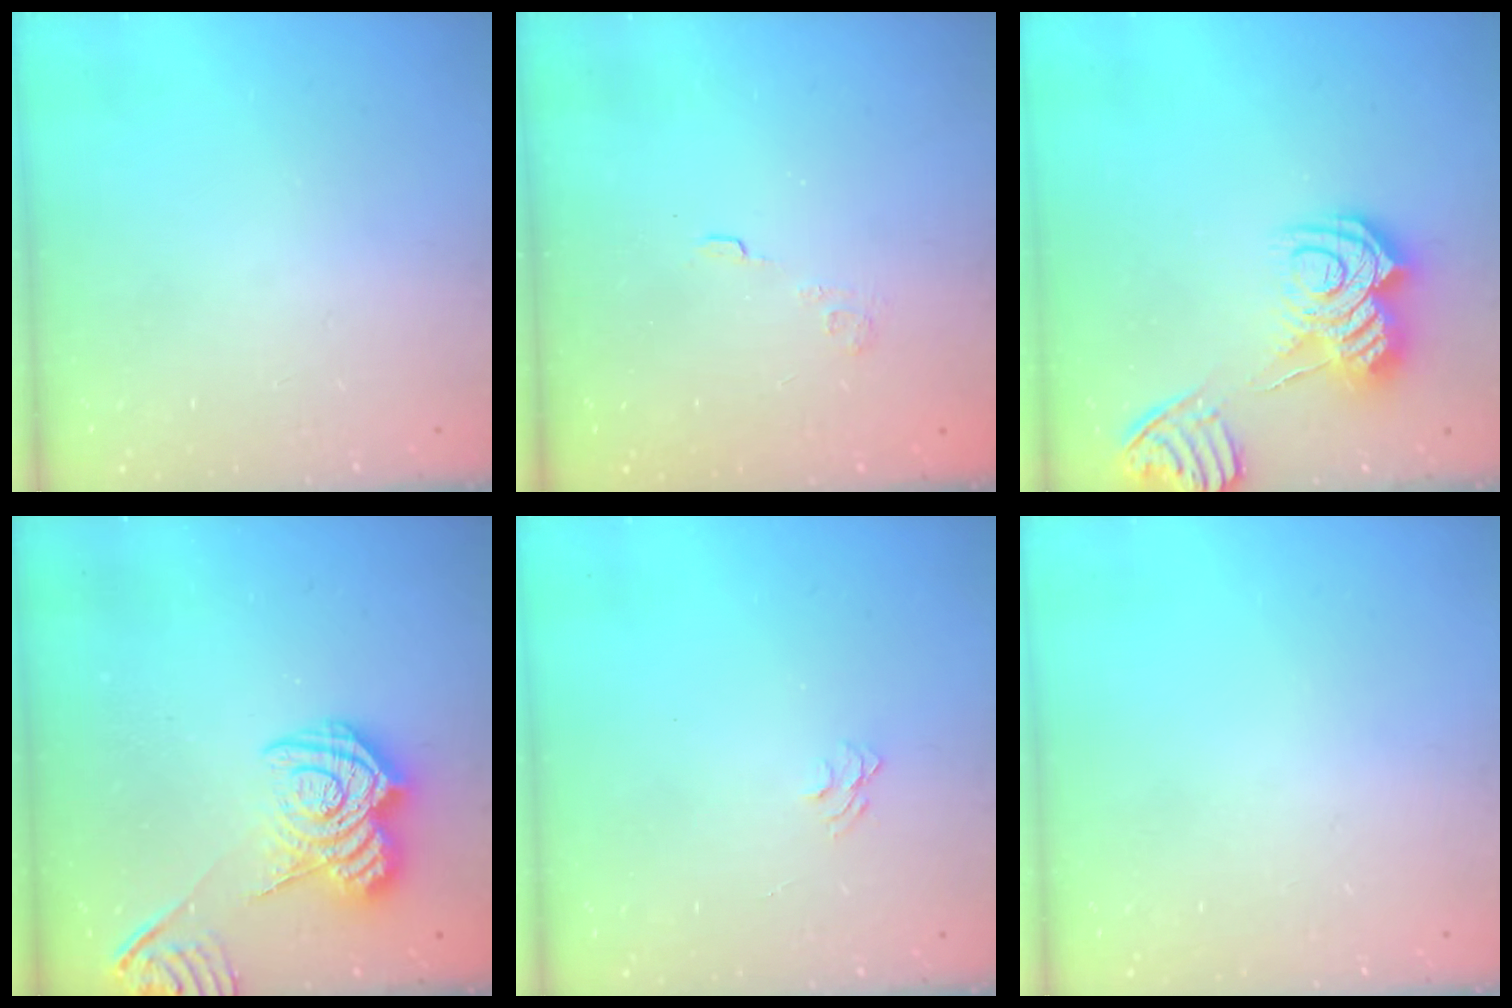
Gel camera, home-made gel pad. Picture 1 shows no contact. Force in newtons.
{"total": 2.1, "press": 1.6, "slide": 1.4}
{"total": 14.8, "press": 14.7, "slide": 1.5}
{"total": 13.0, "press": 13.0, "slide": 1.0}
{"total": 4.1, "press": 4.0, "slide": 0.3}
{"total": 0.0}